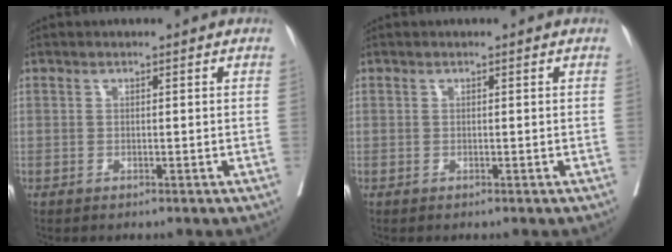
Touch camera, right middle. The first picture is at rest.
{"total": 0.0}